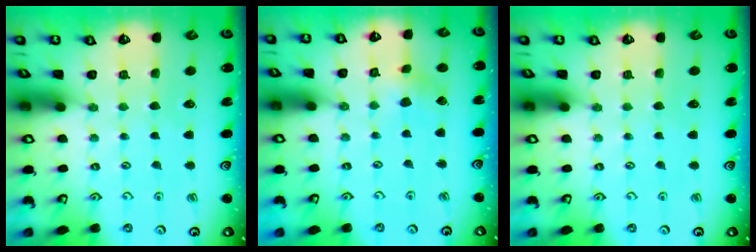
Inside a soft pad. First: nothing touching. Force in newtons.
{"total": 3.0, "press": 3.0, "slide": 0.4}
{"total": 0.0}